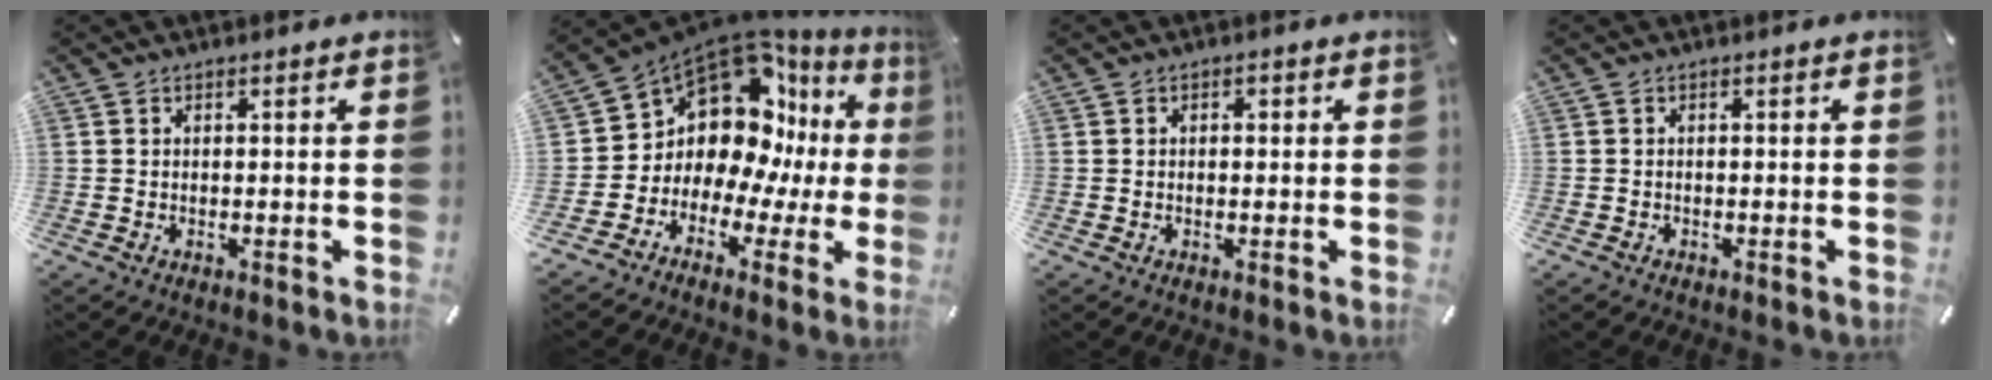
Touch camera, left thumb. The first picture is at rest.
{"total": 12.4, "force": [5.5, 9.1, 6.4], "torque": [-0.121, -0.085, 0.094]}
{"total": 1.2, "force": [-0.1, 0.9, 0.7], "torque": [-0.015, 0.005, -0.005]}
{"total": 0.6, "force": [-0.5, 0.4, 0.2], "torque": [-0.003, 0.002, -0.012]}